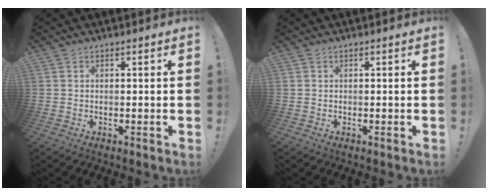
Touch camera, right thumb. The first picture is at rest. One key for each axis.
{"total": 0.0}